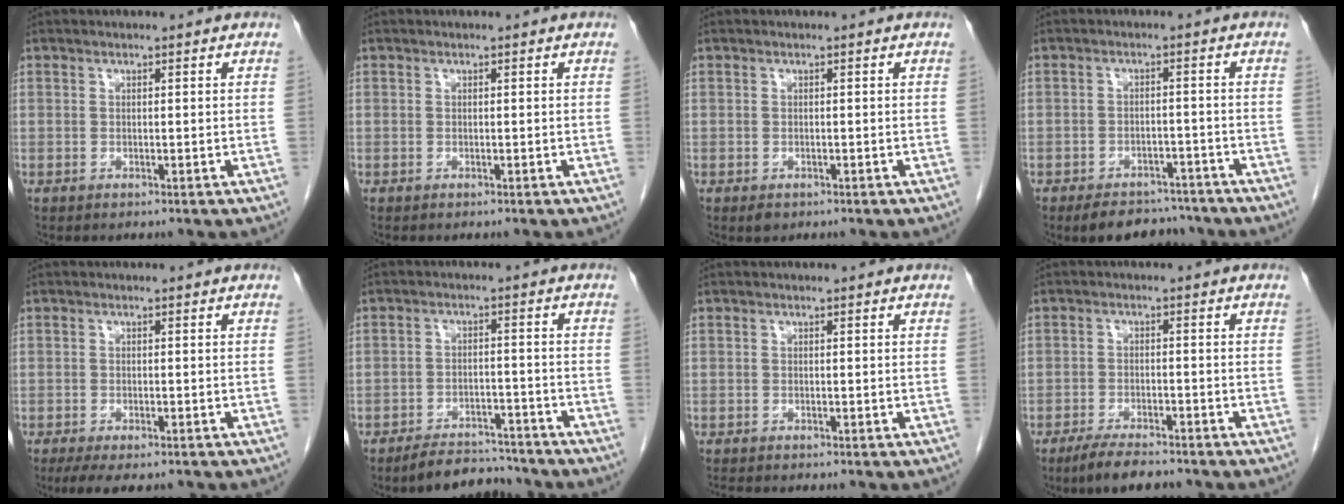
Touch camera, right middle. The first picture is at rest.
{"total": 0.0}
{"total": 1.0, "force": [-0.6, 0.7, 0.5], "torque": [-0.010, 0.000, -0.004]}
{"total": 8.0, "force": [-6.8, 3.6, 2.1], "torque": [-0.014, 0.004, -0.094]}
{"total": 6.1, "force": [-4.6, 1.9, 3.5], "torque": [-0.049, -0.012, -0.071]}
{"total": 5.9, "force": [-5.6, 1.7, 0.7], "torque": [-0.005, 0.000, -0.090]}
{"total": 1.1, "force": [-1.1, 0.0, 0.3], "torque": [-0.011, -0.004, -0.019]}
{"total": 5.8, "force": [-4.9, 1.2, 2.9], "torque": [-0.053, -0.011, -0.084]}